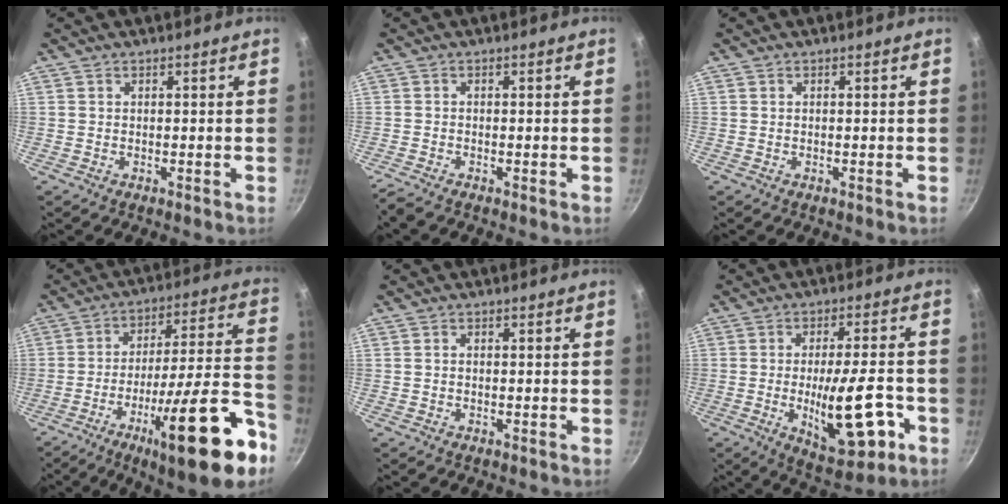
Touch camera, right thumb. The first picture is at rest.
{"total": 1.7, "force": [-1.2, 0.2, 1.2], "torque": [-0.039, 0.004, -0.031]}
{"total": 0.0}
{"total": 23.9, "force": [-11.5, 4.7, 20.5], "torque": [-0.277, 0.047, -0.180]}
{"total": 0.5, "force": [-0.1, 0.4, 0.3], "torque": [-0.006, 0.004, -0.002]}
{"total": 16.0, "force": [-4.6, 6.0, 14.1], "torque": [-0.194, 0.013, -0.056]}